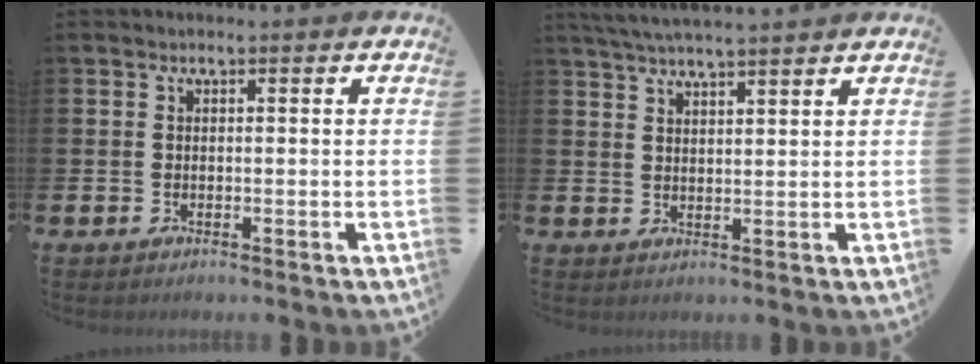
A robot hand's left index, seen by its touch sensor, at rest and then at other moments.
{"total": 4.3, "force": [4.1, -0.2, 1.2], "torque": [-0.038, -0.010, 0.076]}